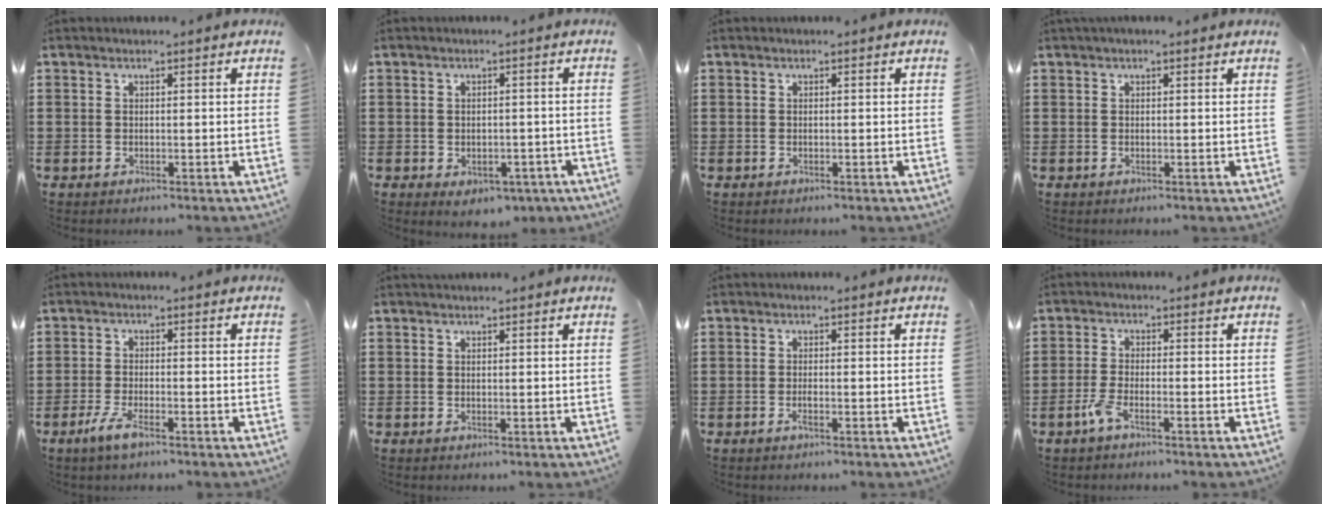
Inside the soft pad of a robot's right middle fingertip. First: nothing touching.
{"total": 2.0, "force": [-1.5, 1.1, 0.8], "torque": [-0.016, 0.004, -0.032]}
{"total": 0.0}
{"total": 0.5, "force": [0.3, 0.0, 0.4], "torque": [-0.008, 0.000, 0.007]}
{"total": 3.5, "force": [-2.0, 0.5, 2.8], "torque": [-0.066, -0.008, -0.042]}
{"total": 0.6, "force": [0.6, 0.0, 0.0], "torque": [-0.002, 0.001, 0.011]}
{"total": 1.0, "force": [-0.5, 0.0, 0.8], "torque": [-0.016, -0.004, -0.009]}
{"total": 2.8, "force": [-1.8, 0.4, 2.2], "torque": [-0.059, -0.006, -0.039]}